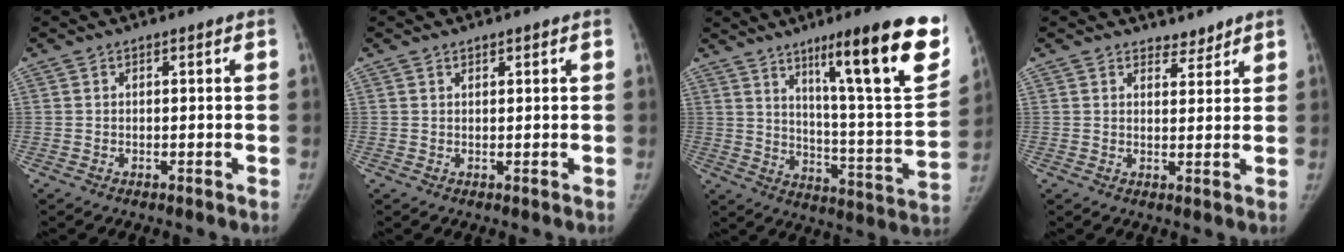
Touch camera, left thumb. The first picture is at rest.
{"total": 0.8, "force": [0.7, 0.2, 0.3], "torque": [-0.004, -0.004, 0.013]}
{"total": 25.7, "force": [14.1, 3.3, 21.2], "torque": [-0.282, -0.060, 0.217]}
{"total": 2.7, "force": [2.5, 1.0, 0.2], "torque": [0.015, -0.020, 0.036]}